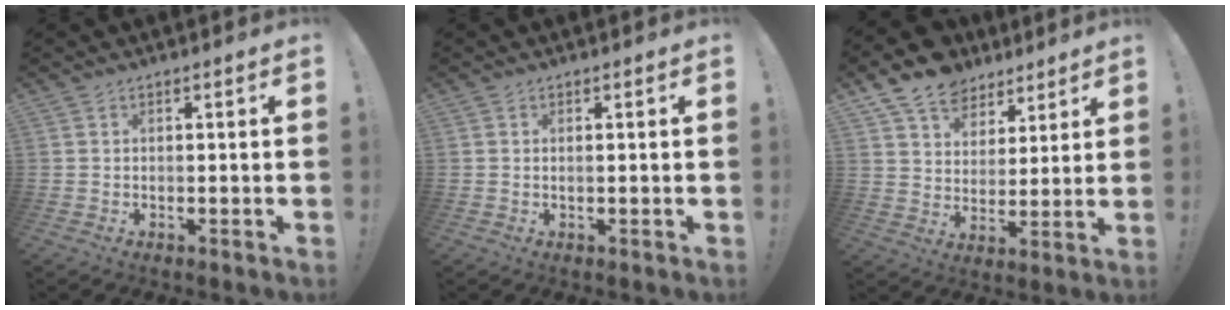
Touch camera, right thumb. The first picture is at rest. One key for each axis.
{"total": 0.6, "fx": 0.2, "fy": -0.2, "fz": 0.5, "tx": -0.002, "ty": -0.003, "tz": 0.001}
{"total": 12.4, "fx": 9.0, "fy": 7.9, "fz": 3.2, "tx": -0.055, "ty": -0.066, "tz": 0.174}